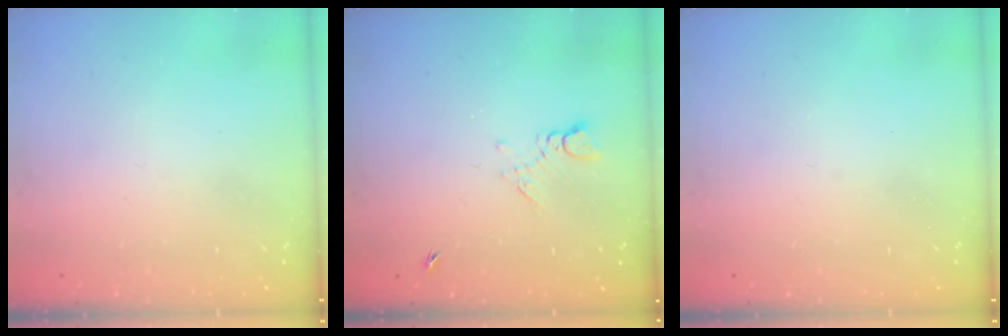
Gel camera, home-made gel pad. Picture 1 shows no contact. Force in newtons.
{"total": 4.0, "press": 3.9, "slide": 0.7}
{"total": 0.0}